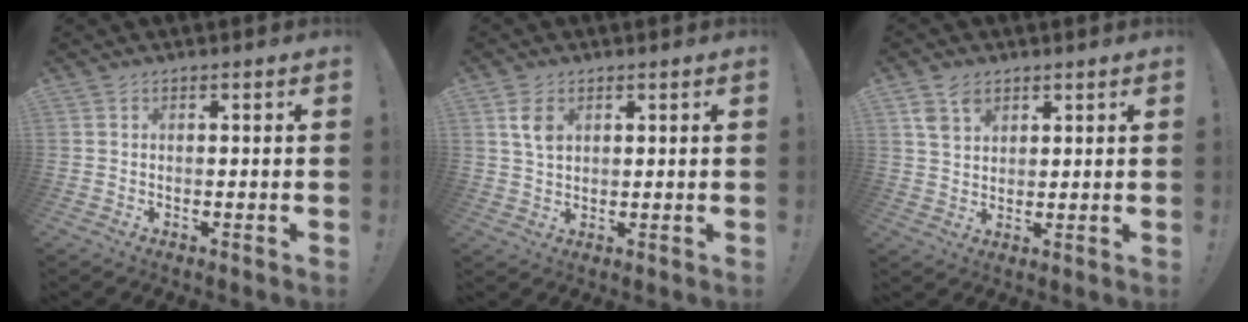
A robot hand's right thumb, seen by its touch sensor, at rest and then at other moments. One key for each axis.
{"total": 5.5, "fx": 2.2, "fy": 3.3, "fz": 3.7, "tx": -0.054, "ty": -0.006, "tz": 0.040}
{"total": 5.6, "fx": 3.5, "fy": 3.8, "fz": 2.3, "tx": -0.039, "ty": -0.011, "tz": 0.066}